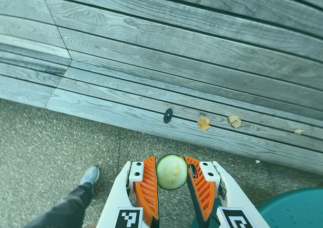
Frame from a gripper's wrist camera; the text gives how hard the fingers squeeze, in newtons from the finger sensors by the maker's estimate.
{"total": 7.8, "left": 7.8, "right": 7.7}